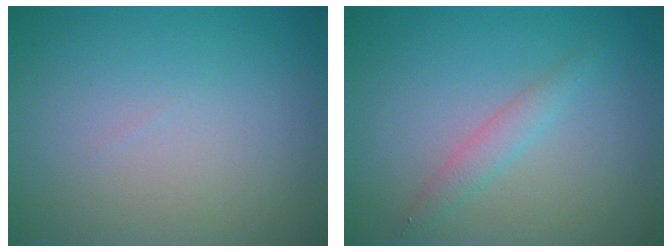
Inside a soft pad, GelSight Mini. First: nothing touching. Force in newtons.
{"total": 1.7, "press": 1.7, "slide": 0.1}